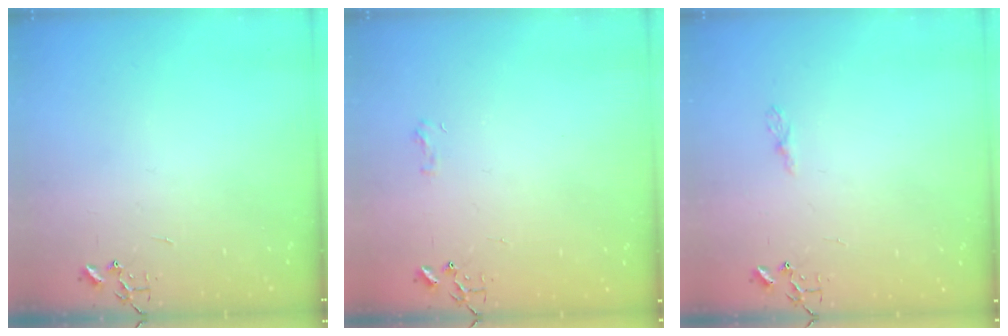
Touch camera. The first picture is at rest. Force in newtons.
{"total": 4.8, "press": 4.7, "slide": 0.8}
{"total": 3.9, "press": 3.9, "slide": 0.5}